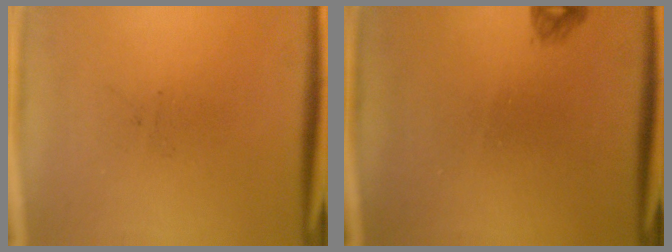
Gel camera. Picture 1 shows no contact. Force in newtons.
{"total": 0.8}